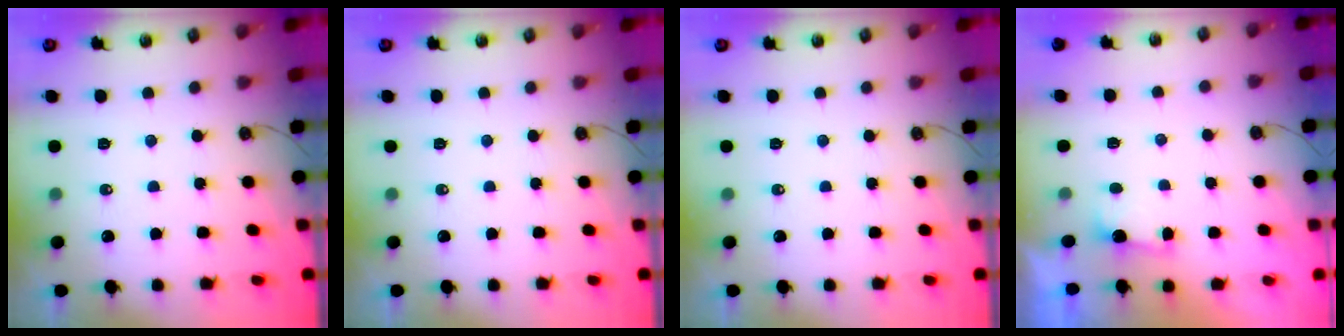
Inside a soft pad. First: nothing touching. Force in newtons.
{"total": 0.0}
{"total": 0.0}
{"total": 1.6, "press": 1.4, "slide": 0.7}